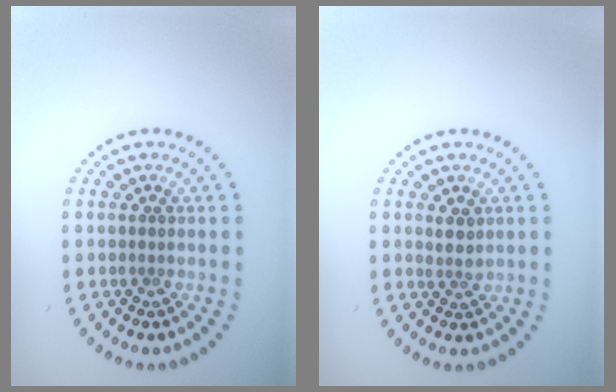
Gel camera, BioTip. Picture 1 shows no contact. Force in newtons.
{"total": 1.5, "press": 1.3, "slide": 0.8}